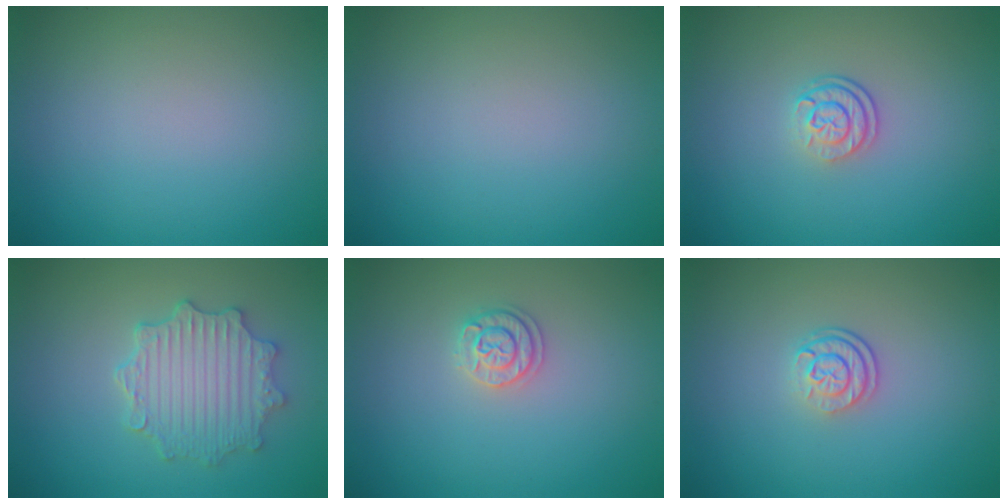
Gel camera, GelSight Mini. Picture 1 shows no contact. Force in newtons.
{"total": 0.0}
{"total": 2.6, "press": 1.9, "slide": 1.8}
{"total": 4.8, "press": 4.0, "slide": 2.7}
{"total": 1.7, "press": 1.7, "slide": 0.3}
{"total": 2.6, "press": 1.9, "slide": 1.8}